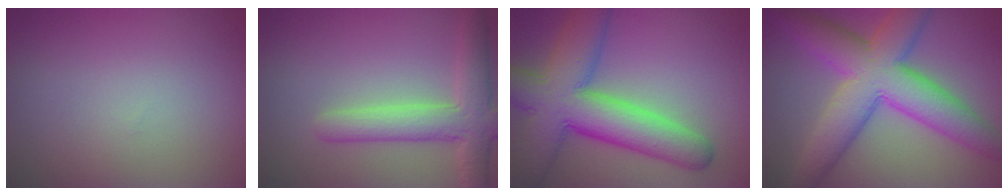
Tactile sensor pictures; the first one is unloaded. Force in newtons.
{"total": 5.0, "press": 4.9, "slide": 0.4}
{"total": 10.3, "press": 10.3, "slide": 0.5}
{"total": 9.6, "press": 9.6, "slide": 0.4}